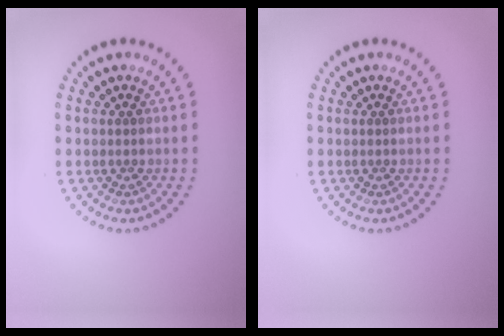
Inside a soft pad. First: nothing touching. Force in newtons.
{"total": 0.0}